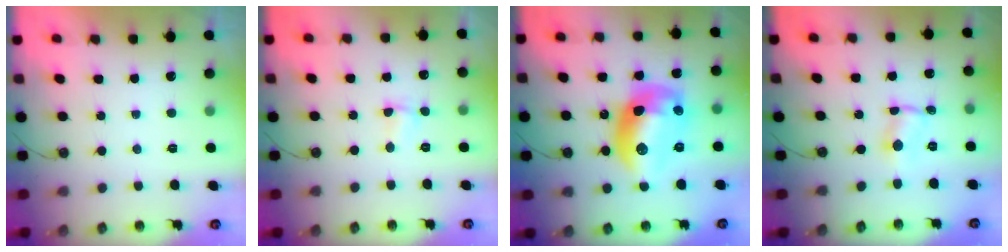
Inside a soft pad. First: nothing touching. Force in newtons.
{"total": 2.0, "press": 1.9, "slide": 0.6}
{"total": 16.3, "press": 16.3, "slide": 1.4}
{"total": 0.8, "press": 0.6, "slide": 0.5}